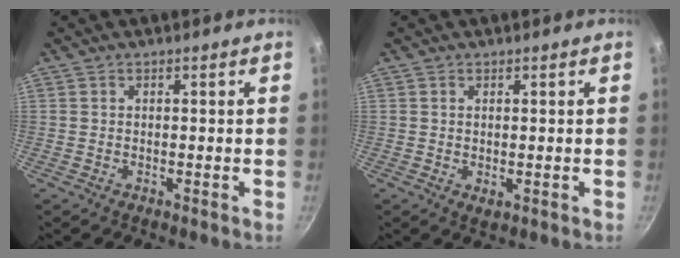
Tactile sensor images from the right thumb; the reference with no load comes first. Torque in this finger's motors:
{"motor_torque": [-0.28, 0.41, -0.20, -0.02, 0.03]}